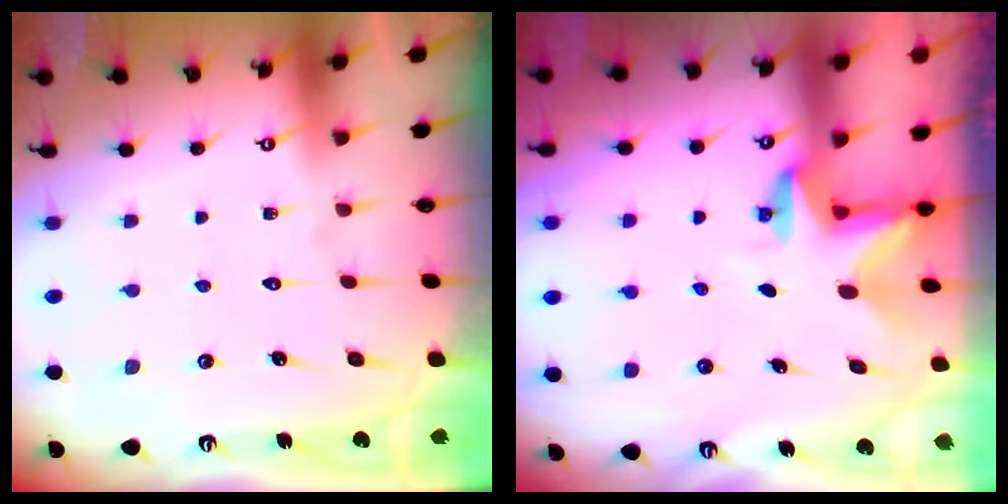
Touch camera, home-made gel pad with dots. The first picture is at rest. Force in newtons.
{"total": 2.9, "press": 2.9, "slide": 0.2}